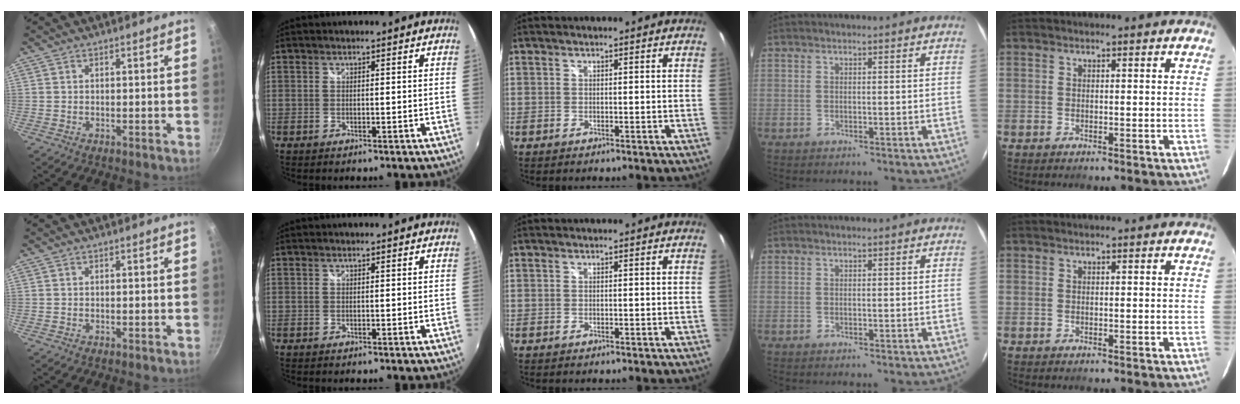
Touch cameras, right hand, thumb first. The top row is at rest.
{}